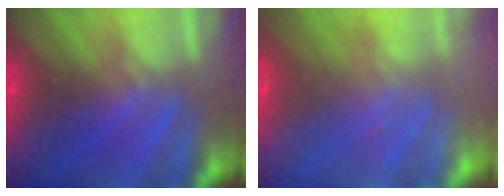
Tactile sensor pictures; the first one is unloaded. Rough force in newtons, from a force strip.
{"total": 2.4}